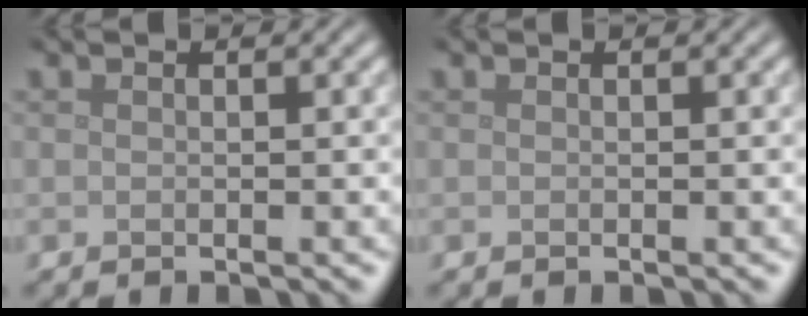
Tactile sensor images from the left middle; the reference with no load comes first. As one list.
[{"total": 0.0}]